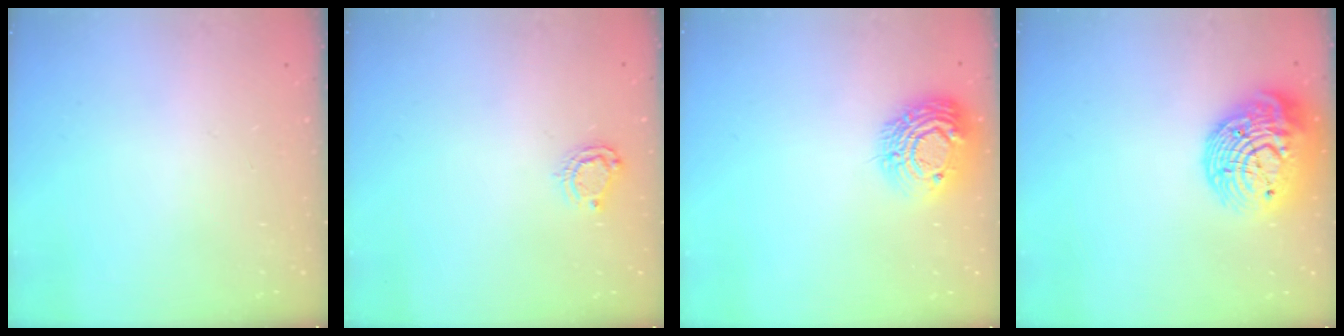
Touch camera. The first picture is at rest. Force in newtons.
{"total": 6.1, "press": 6.1, "slide": 0.5}
{"total": 13.8, "press": 13.8, "slide": 1.0}
{"total": 18.4, "press": 18.3, "slide": 1.3}